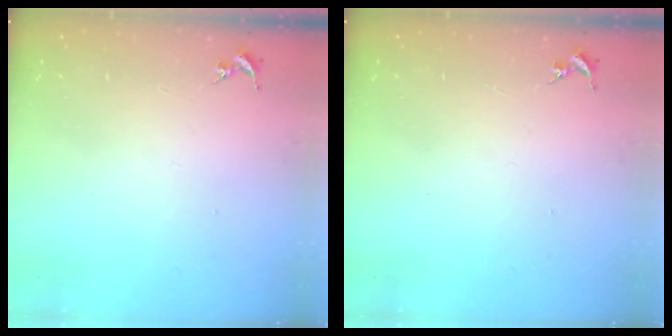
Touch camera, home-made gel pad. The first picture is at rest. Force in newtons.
{"total": 0.0}